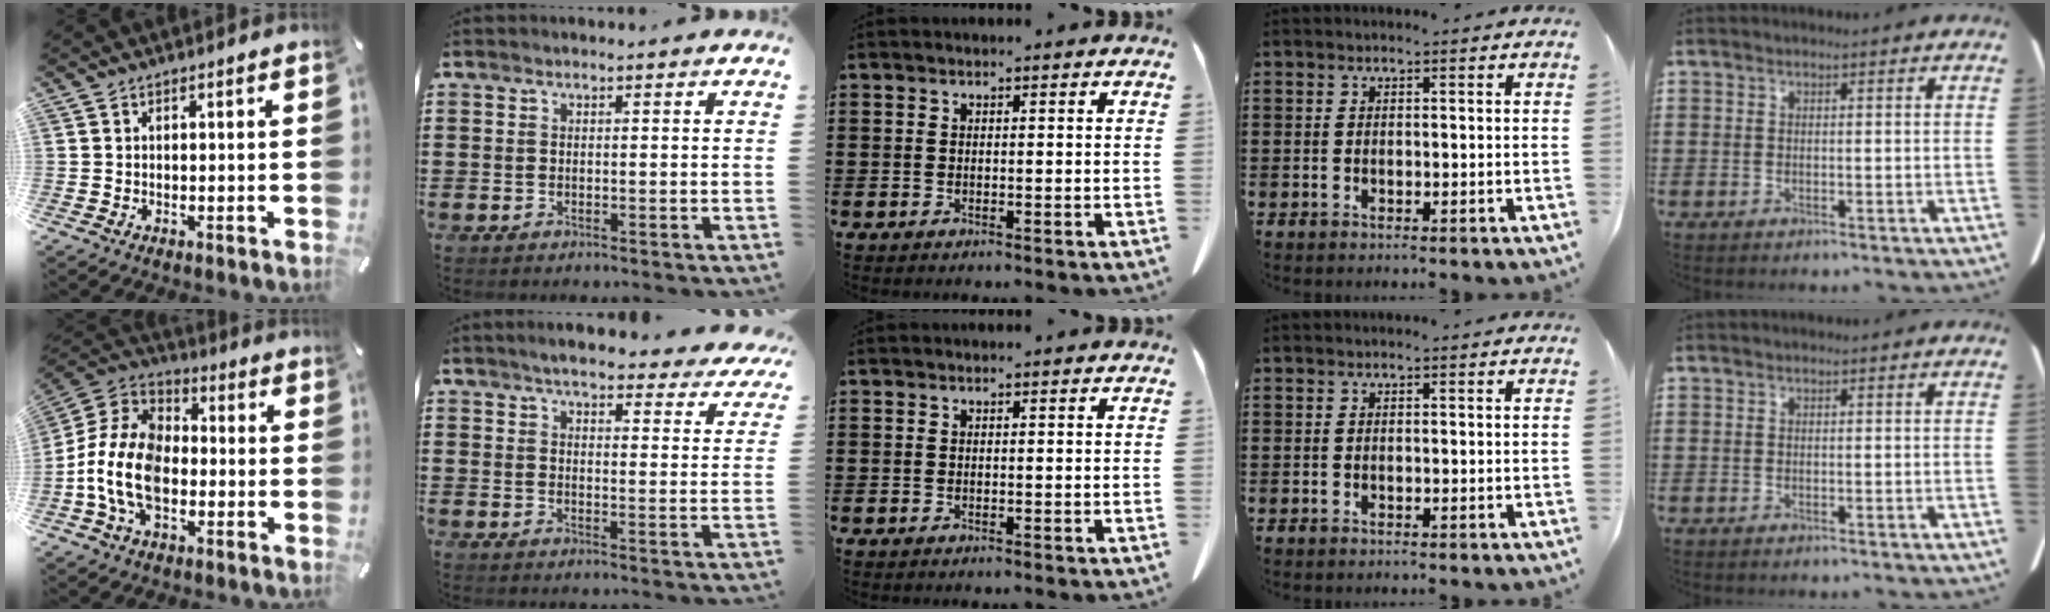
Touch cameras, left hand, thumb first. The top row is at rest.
{"thumb": {"total": 13.9, "force": [-4.1, 9.1, 9.6], "torque": [-0.225, 0.009, -0.079]}, "index": {"total": 5.3, "force": [4.9, 0.3, 2.1], "torque": [-0.058, -0.019, 0.085]}}